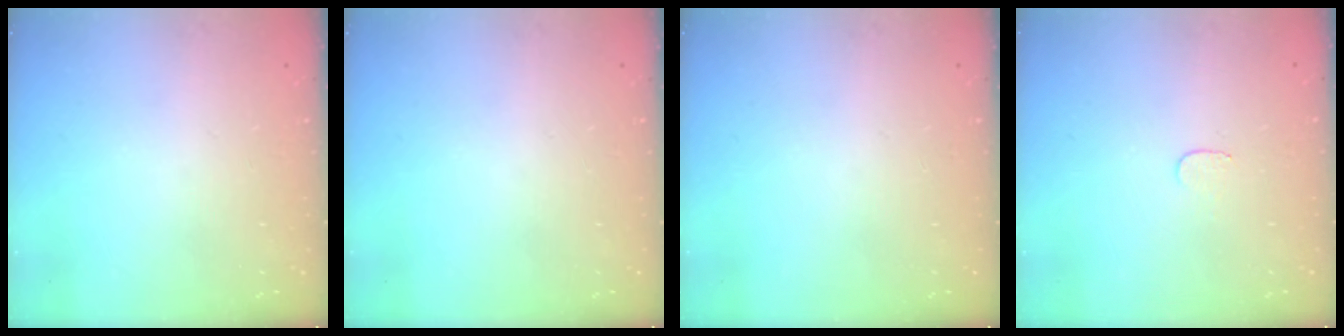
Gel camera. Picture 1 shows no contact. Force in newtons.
{"total": 0.0}
{"total": 0.0}
{"total": 3.4, "press": 3.4, "slide": 0.2}